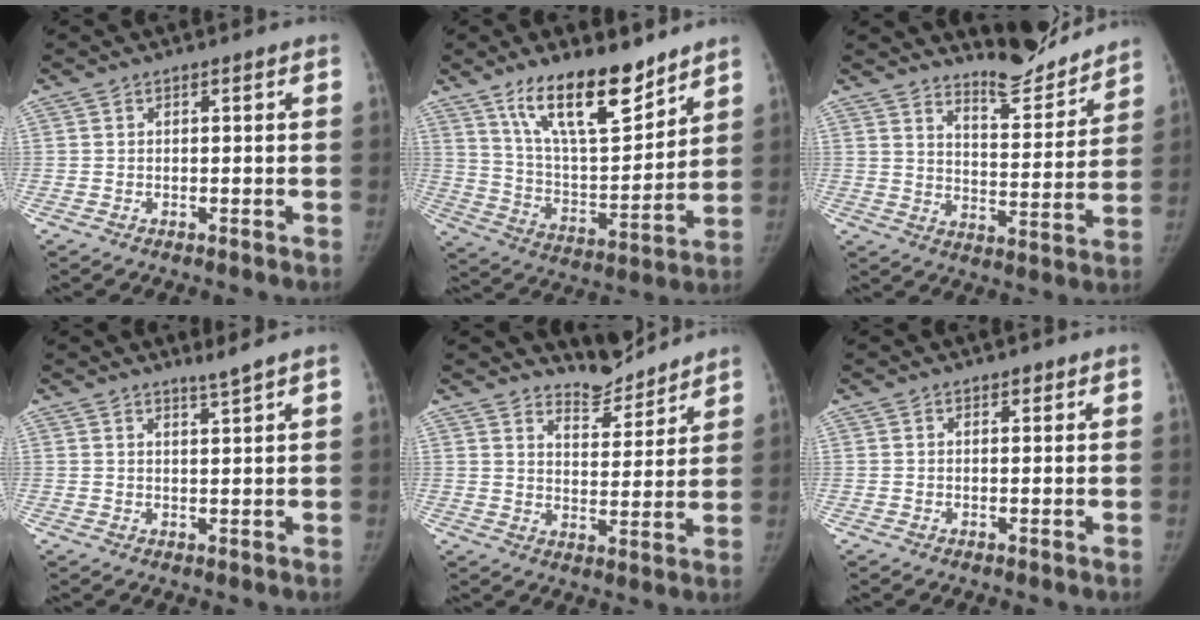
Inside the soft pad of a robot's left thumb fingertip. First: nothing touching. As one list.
[{"total": 19.4, "force": [13.7, 6.9, 11.9], "torque": [-0.153, -0.088, 0.238]}, {"total": 11.6, "force": [11.1, 2.0, 2.7], "torque": [-0.015, -0.093, 0.166]}, {"total": 2.1, "force": [1.8, -0.7, 0.7], "torque": [-0.012, -0.022, 0.033]}, {"total": 7.1, "force": [6.9, 1.6, 0.1], "torque": [0.021, -0.063, 0.116]}, {"total": 0.8, "force": [0.6, 0.5, 0.3], "torque": [0.003, -0.004, 0.004]}]